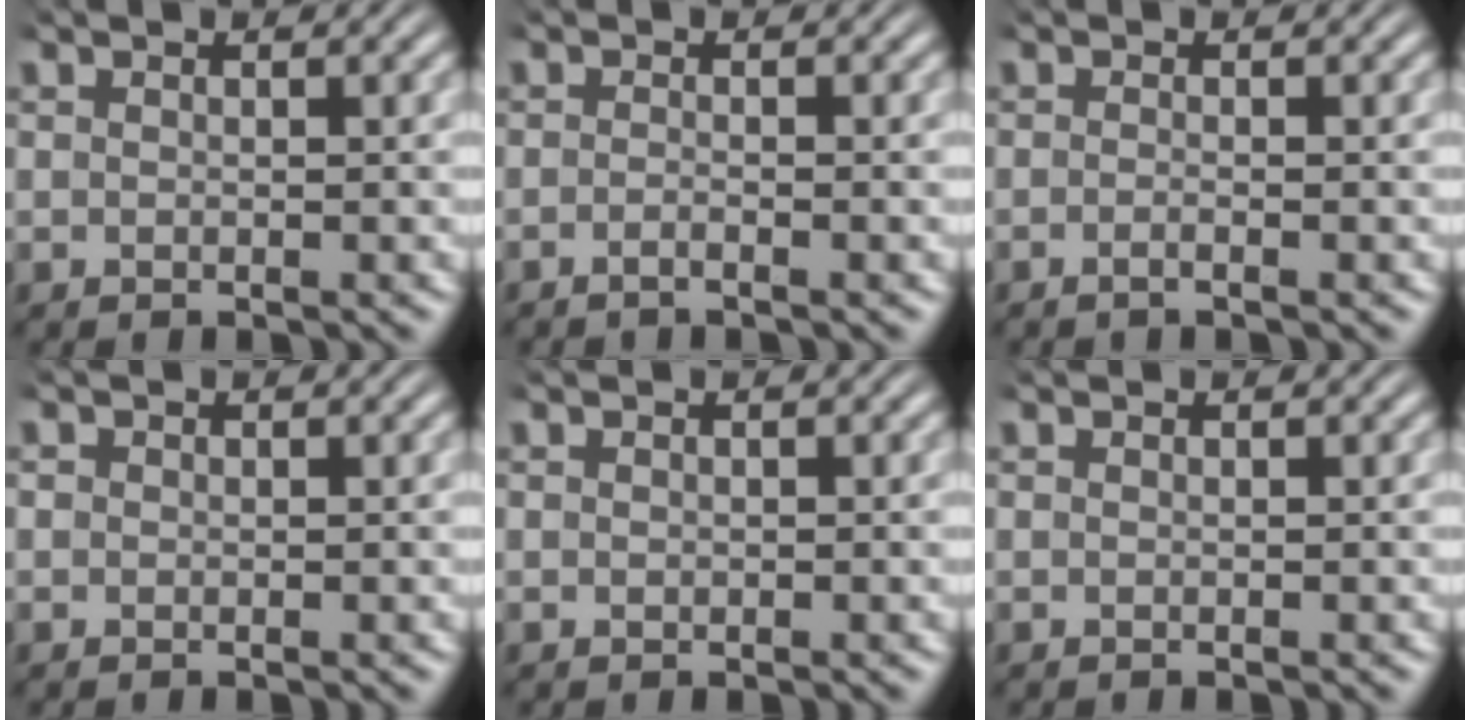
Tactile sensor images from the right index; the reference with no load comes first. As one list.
[{"total": 1.4, "force": [-1.3, 0.1, 0.5], "torque": [-0.016, -0.003, -0.025]}, {"total": 1.1, "force": [-0.9, 0.0, 0.6], "torque": [-0.016, 0.000, -0.020]}, {"total": 0.8, "force": [0.1, 0.8, 0.2], "torque": [-0.008, -0.005, 0.002]}, {"total": 0.0}, {"total": 0.0}]